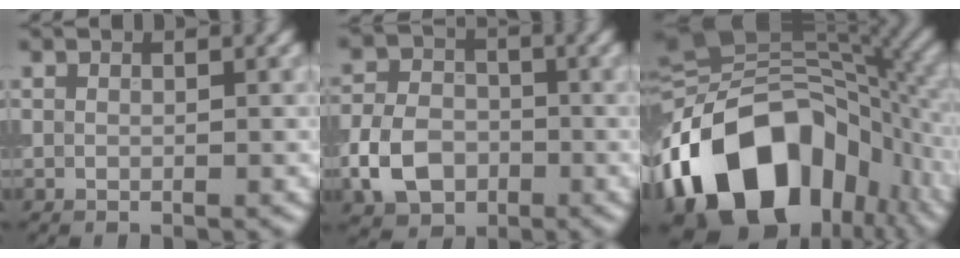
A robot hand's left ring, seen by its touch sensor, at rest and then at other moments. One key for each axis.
{"total": 5.8, "fx": -2.1, "fy": 4.3, "fz": 3.2, "tx": -0.066, "ty": 0.000, "tz": -0.048}
{"total": 18.5, "fx": -6.2, "fy": 12.5, "fz": 12.2, "tx": -0.217, "ty": 0.002, "tz": -0.110}